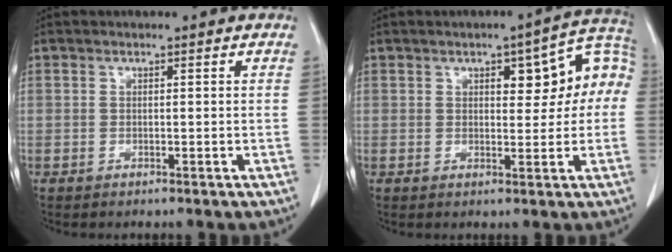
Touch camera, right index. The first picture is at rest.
{"total": 9.8, "force": [2.0, 3.7, 8.9], "torque": [-0.103, 0.041, 0.025]}